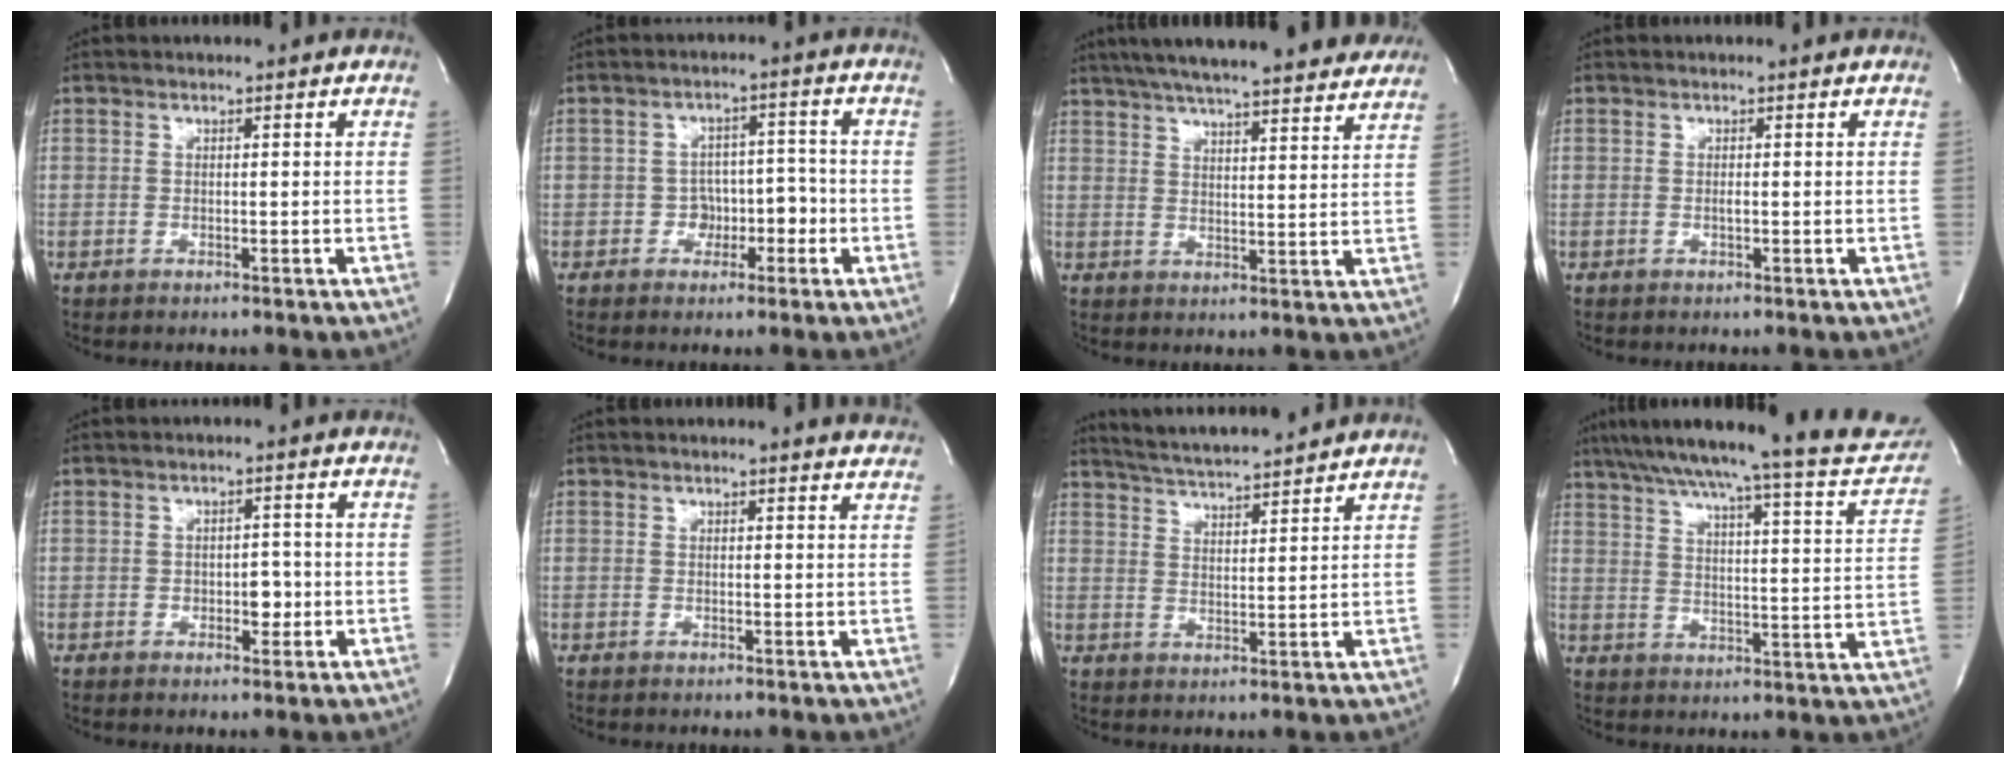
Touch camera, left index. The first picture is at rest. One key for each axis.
{"total": 4.6, "fx": -2.1, "fy": 3.4, "fz": 2.2, "tx": -0.019, "ty": 0.016, "tz": -0.034}
{"total": 24.1, "fx": 20.7, "fy": 3.5, "fz": 11.8, "tx": -0.193, "ty": 0.015, "tz": 0.267}
{"total": 0.6, "fx": -0.5, "fy": 0.0, "fz": 0.4, "tx": -0.009, "ty": -0.004, "tz": -0.010}
{"total": 3.1, "fx": -1.0, "fy": 1.8, "fz": 2.2, "tx": -0.025, "ty": 0.000, "tz": -0.013}
{"total": 3.9, "fx": 3.8, "fy": 0.2, "fz": 0.8, "tx": -0.011, "ty": -0.015, "tz": 0.017}
{"total": 9.7, "fx": 9.1, "fy": -0.1, "fz": 3.5, "tx": -0.071, "ty": 0.012, "tz": 0.143}
{"total": 24.4, "fx": 21.5, "fy": 1.9, "fz": 11.2, "tx": -0.171, "ty": -0.036, "tz": 0.269}